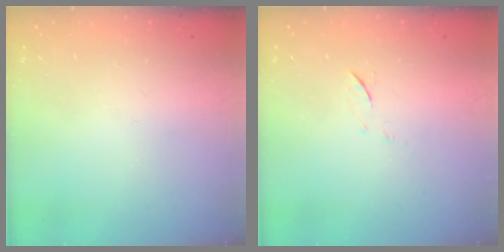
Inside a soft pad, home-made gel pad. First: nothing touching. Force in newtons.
{"total": 5.2, "press": 5.1, "slide": 0.7}